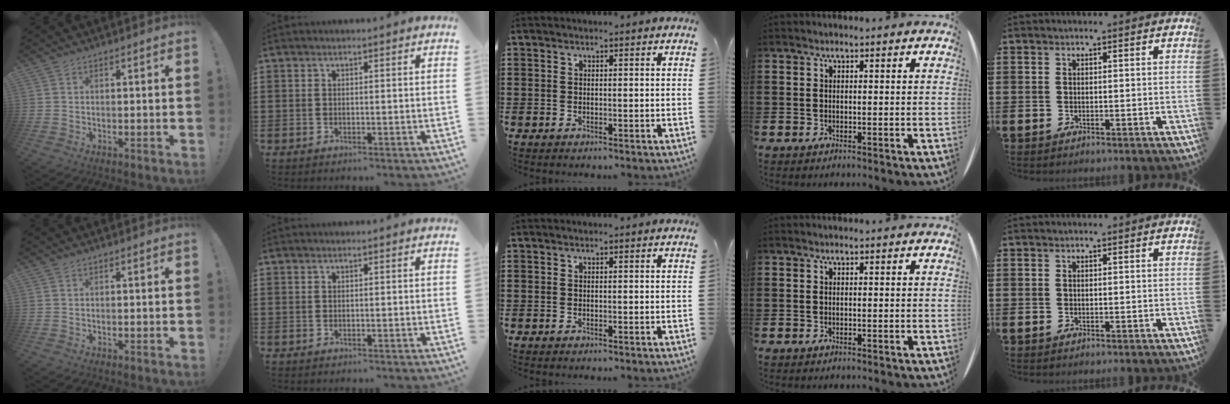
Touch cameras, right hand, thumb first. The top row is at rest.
{}